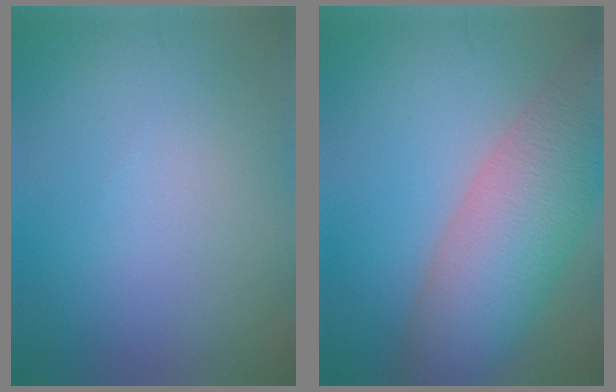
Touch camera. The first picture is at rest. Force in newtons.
{"total": 9.9, "press": 9.9, "slide": 0.4}